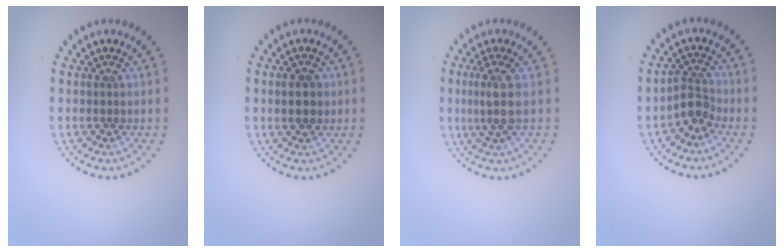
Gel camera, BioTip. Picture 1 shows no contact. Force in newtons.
{"total": 2.4, "press": 2.4, "slide": 0.3}
{"total": 2.5, "press": 1.9, "slide": 1.6}
{"total": 2.4, "press": 1.8, "slide": 1.6}